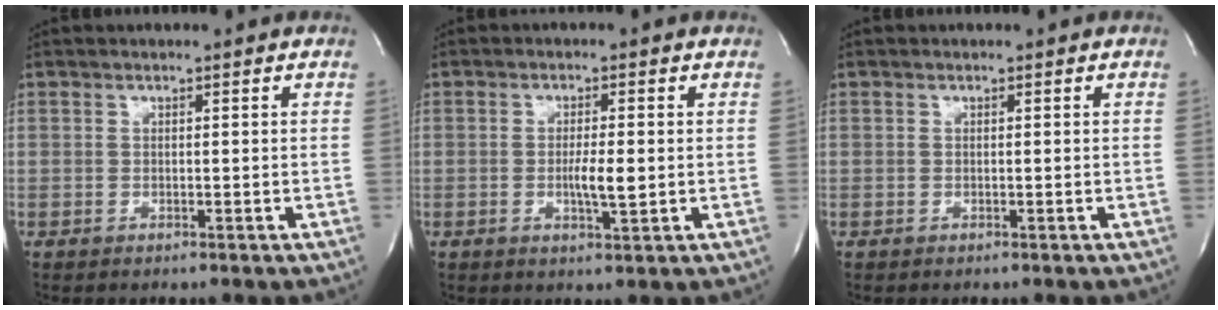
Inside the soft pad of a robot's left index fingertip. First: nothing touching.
{"total": 3.7, "force": [-0.6, 0.5, 3.6], "torque": [-0.065, -0.007, -0.010]}
{"total": 0.0}